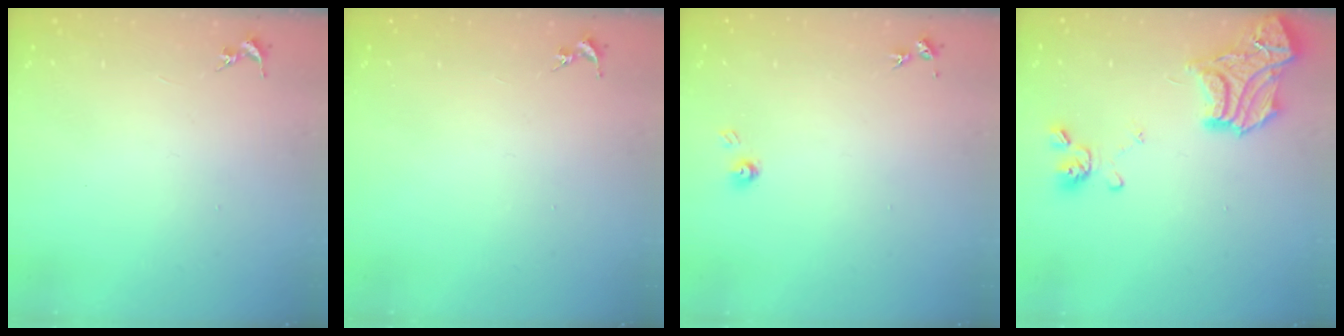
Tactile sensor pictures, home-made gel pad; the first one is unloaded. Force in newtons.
{"total": 0.0}
{"total": 3.9, "press": 3.8, "slide": 0.4}
{"total": 22.7, "press": 22.6, "slide": 2.1}